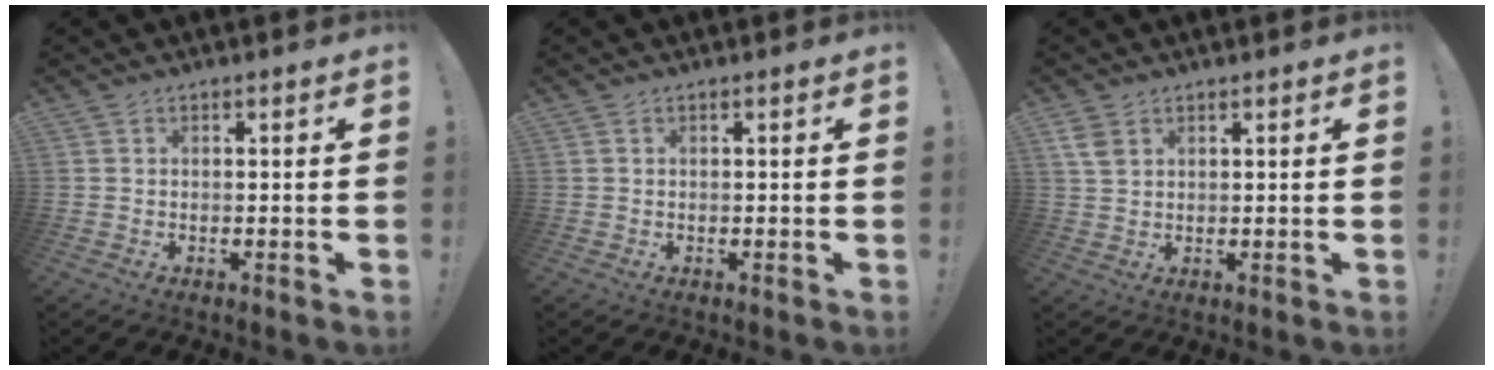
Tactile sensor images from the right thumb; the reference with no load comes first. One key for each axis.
{"total": 0.0}
{"total": 4.5, "fx": 2.4, "fy": 2.8, "fz": 2.7, "tx": -0.047, "ty": -0.002, "tz": 0.047}